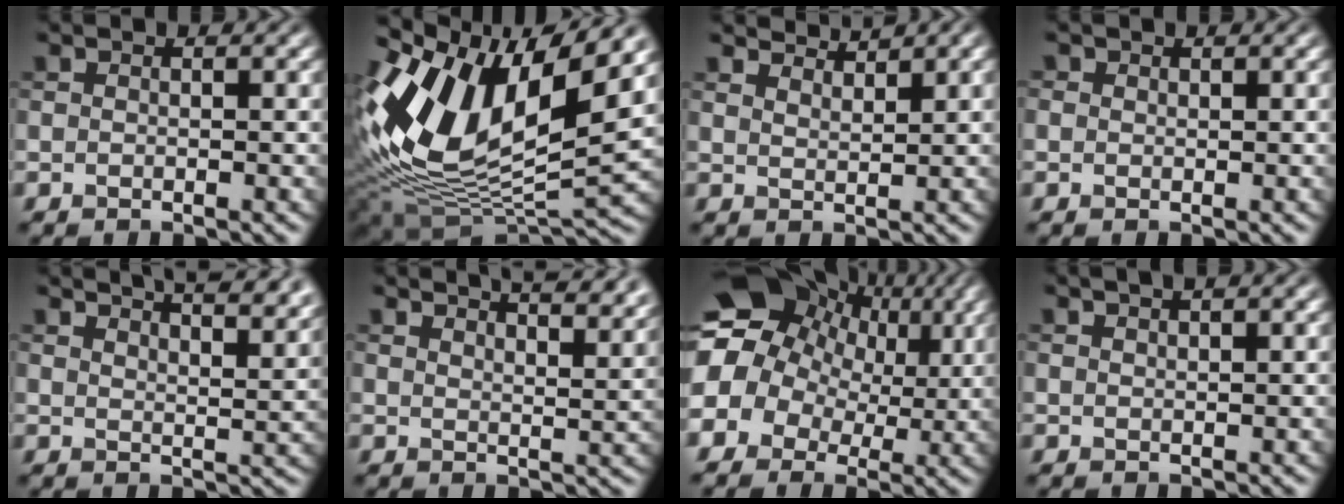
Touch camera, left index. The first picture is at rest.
{"total": 13.1, "force": [3.9, 6.5, 10.7], "torque": [-0.204, 0.007, 0.068]}
{"total": 3.3, "force": [3.2, 0.2, 0.8], "torque": [-0.011, -0.001, 0.047]}
{"total": 0.7, "force": [0.4, 0.6, 0.1], "torque": [0.001, -0.001, 0.003]}
{"total": 9.7, "force": [7.5, 3.1, 5.3], "torque": [-0.027, 0.031, 0.058]}
{"total": 8.4, "force": [6.7, 2.6, 4.3], "torque": [-0.019, 0.027, 0.053]}
{"total": 17.4, "force": [4.6, 14.5, 8.5], "torque": [-0.184, 0.026, 0.058]}
{"total": 2.2, "force": [1.6, 0.5, 1.4], "torque": [-0.013, 0.004, 0.024]}